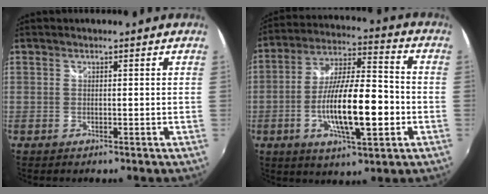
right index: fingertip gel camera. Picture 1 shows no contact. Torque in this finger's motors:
{"motor_torque": [1.80, -0.34, 1.05, 0.21]}